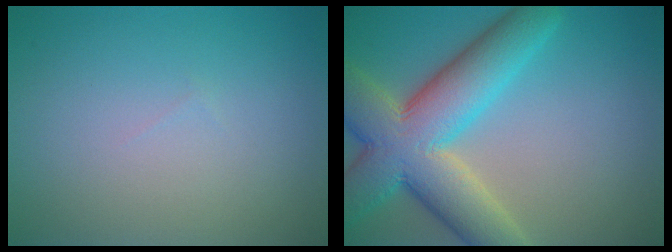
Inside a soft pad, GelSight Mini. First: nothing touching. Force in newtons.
{"total": 10.8, "press": 10.8, "slide": 0.7}